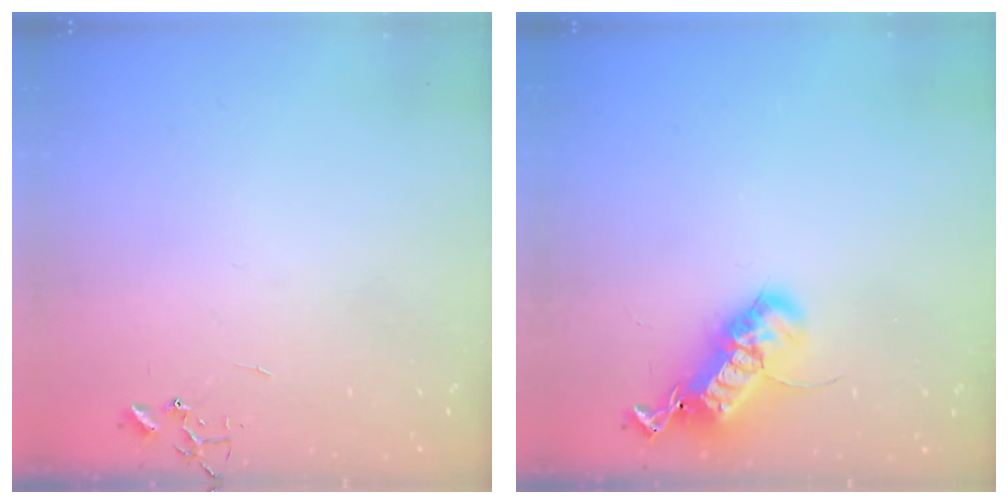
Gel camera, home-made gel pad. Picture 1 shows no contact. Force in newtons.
{"total": 21.0, "press": 21.0, "slide": 0.4}